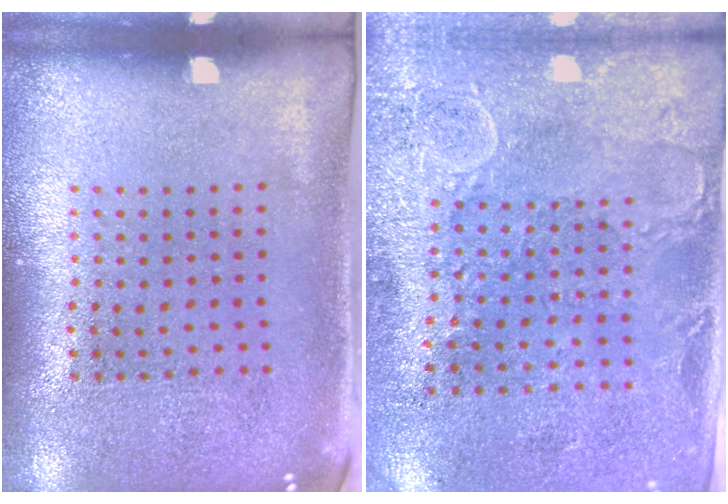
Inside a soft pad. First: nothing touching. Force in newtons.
{"total": 2.7, "press": 2.4, "slide": 1.2}